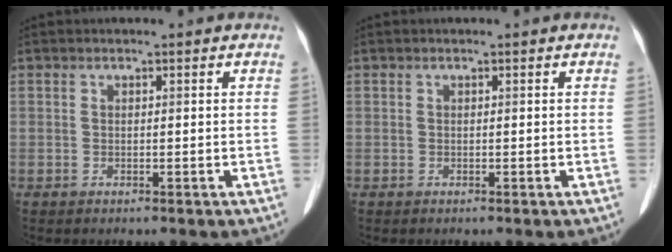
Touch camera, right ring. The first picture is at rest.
{"total": 0.0}